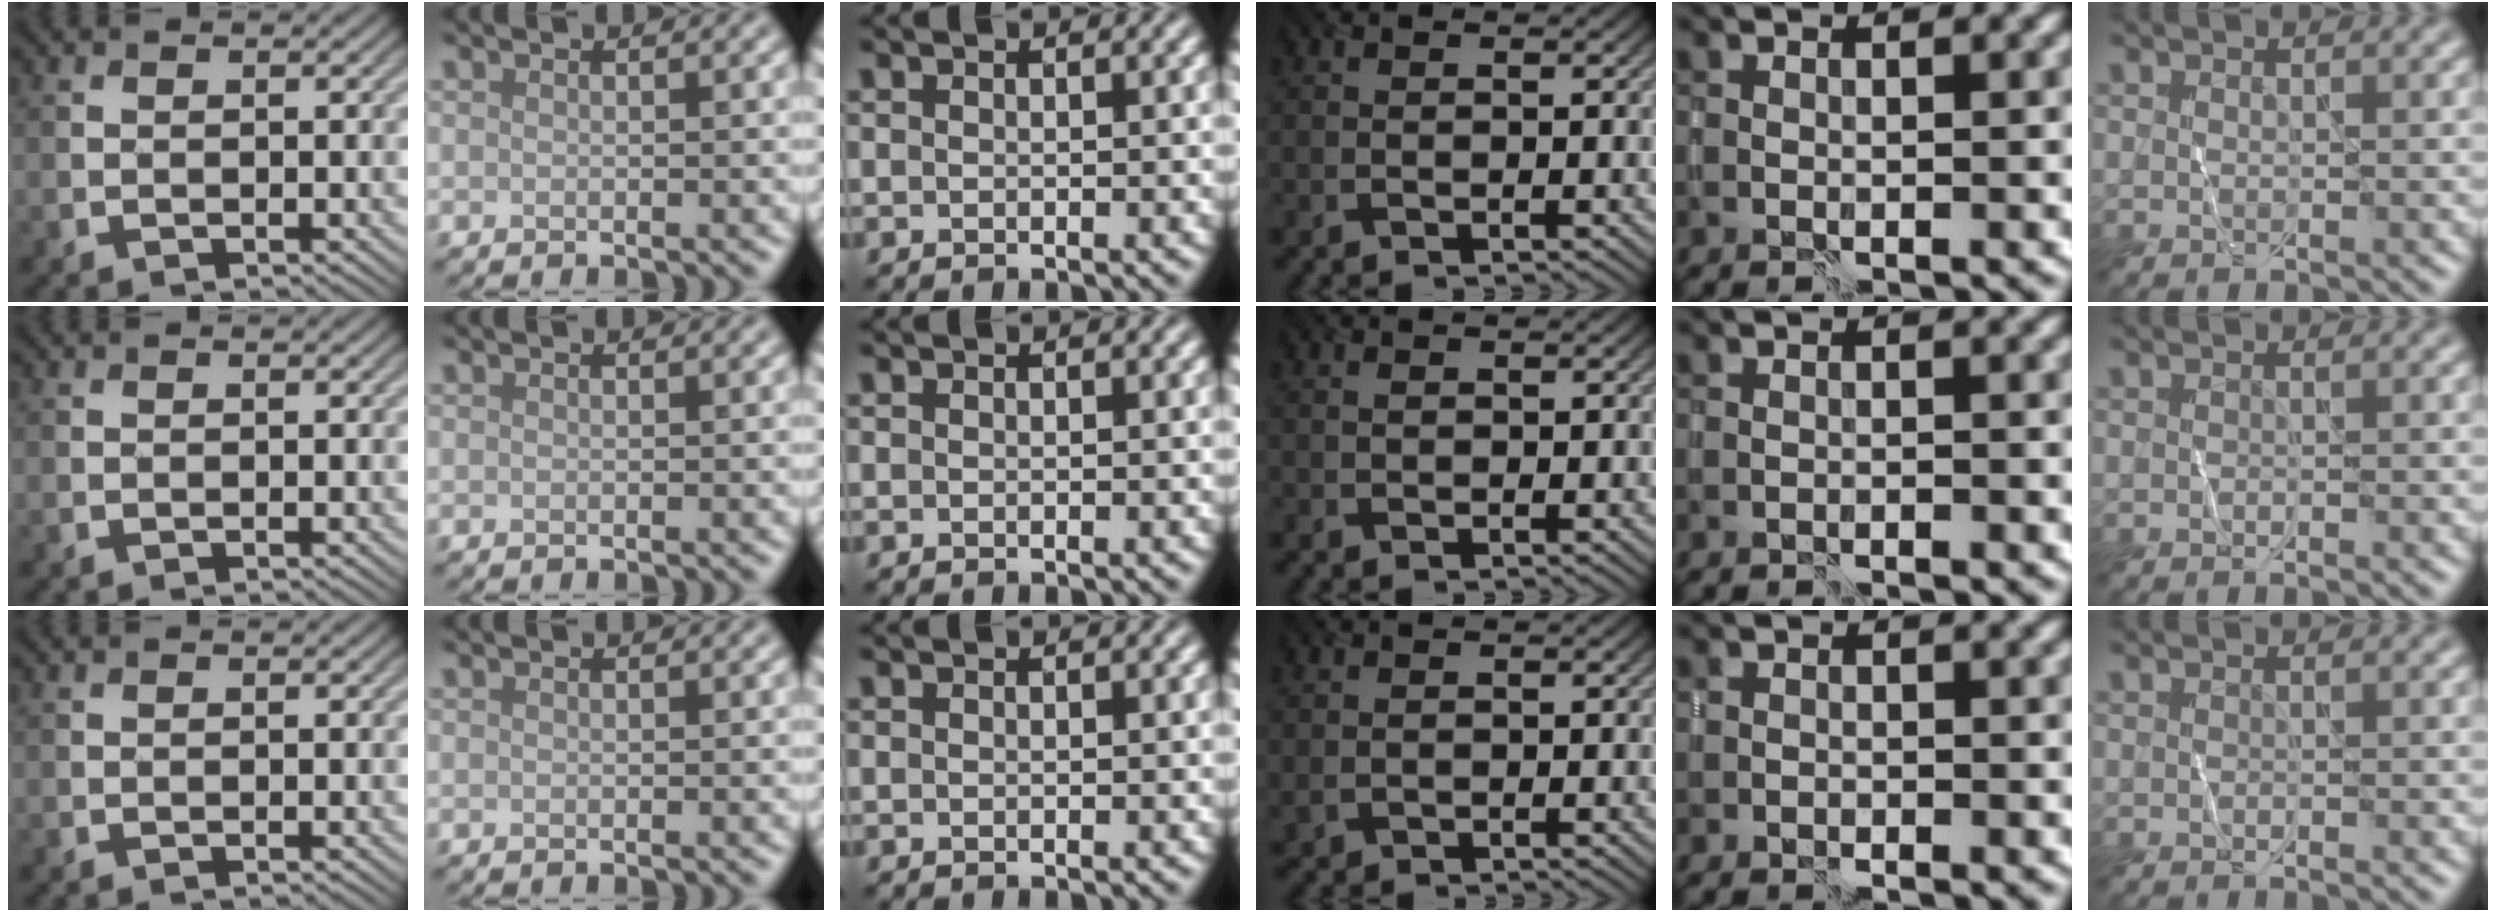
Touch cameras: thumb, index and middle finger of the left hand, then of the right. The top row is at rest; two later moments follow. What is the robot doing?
{"motion": "wrap", "object": "plastic wrap"}